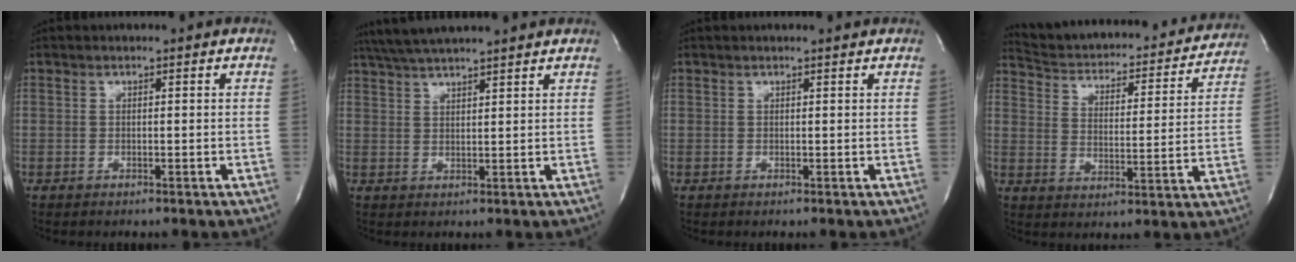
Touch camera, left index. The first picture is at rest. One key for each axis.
{"total": 10.6, "fx": 9.3, "fy": 0.2, "fz": 5.0, "tx": -0.091, "ty": 0.036, "tz": 0.143}
{"total": 1.4, "fx": 1.3, "fy": -0.2, "fz": 0.4, "tx": -0.011, "ty": 0.002, "tz": 0.016}
{"total": 22.5, "fx": 20.9, "fy": 5.2, "fz": 6.4, "tx": -0.098, "ty": -0.023, "tz": 0.275}